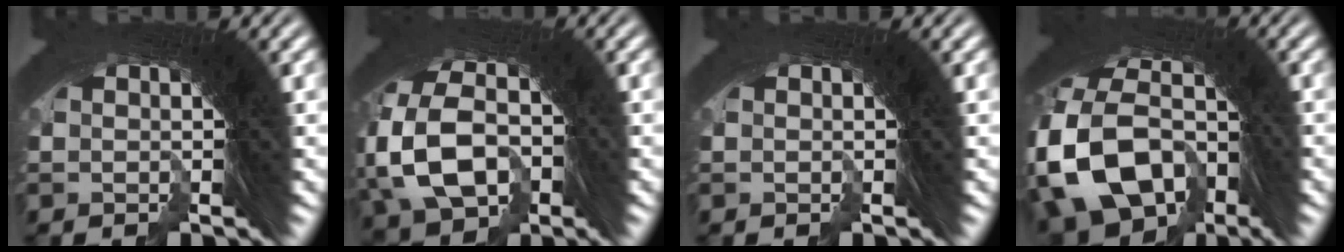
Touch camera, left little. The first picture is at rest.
{"total": 9.4, "force": [-3.0, 7.8, 4.2], "torque": [-0.084, -0.028, -0.047]}
{"total": 0.0}
{"total": 14.8, "force": [-4.7, 11.7, 7.7], "torque": [-0.169, -0.059, -0.072]}